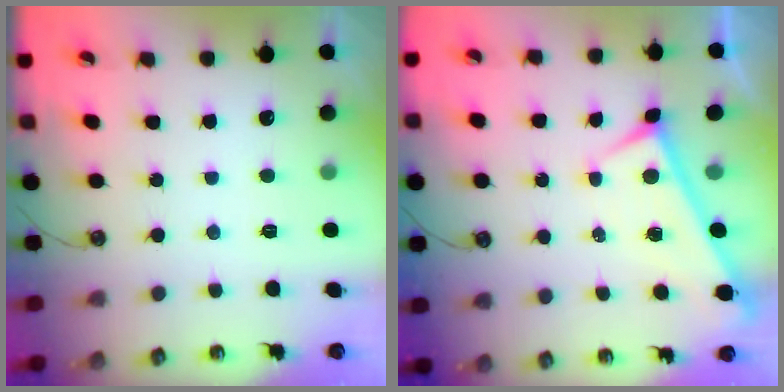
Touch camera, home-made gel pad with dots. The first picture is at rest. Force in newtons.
{"total": 0.0}